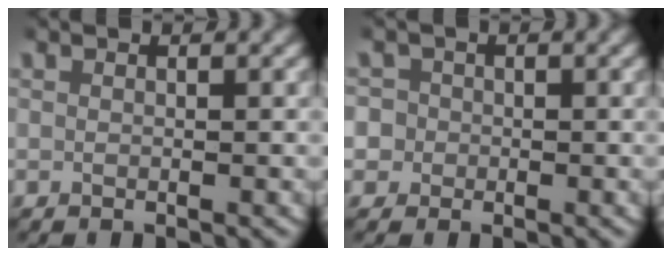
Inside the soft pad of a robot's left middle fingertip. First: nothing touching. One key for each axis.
{"total": 5.6, "fx": -0.3, "fy": 5.5, "fz": 1.2, "tx": -0.042, "ty": -0.008, "tz": -0.015}